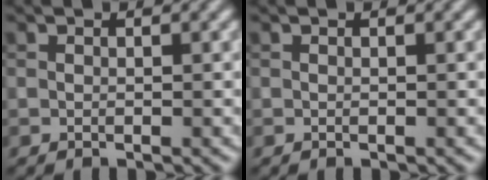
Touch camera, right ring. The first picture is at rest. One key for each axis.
{"total": 0.0}